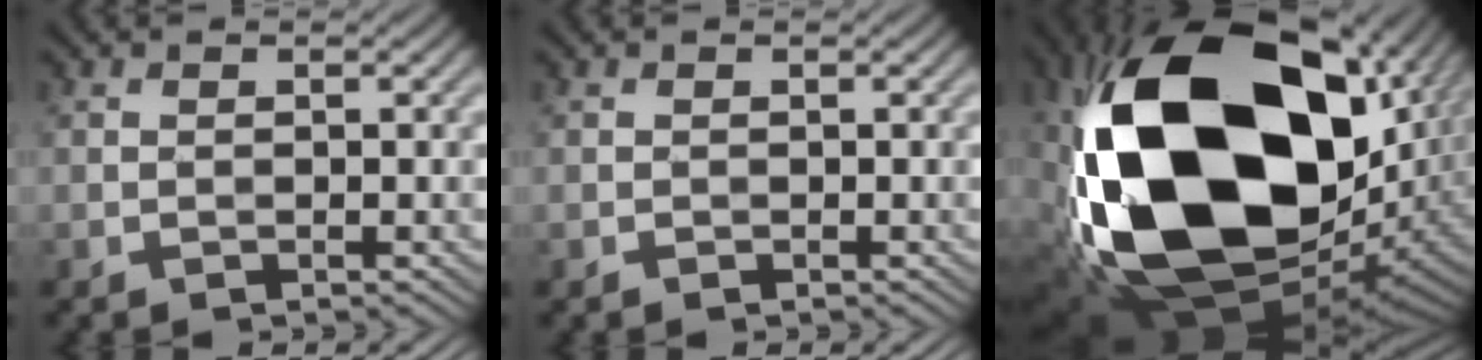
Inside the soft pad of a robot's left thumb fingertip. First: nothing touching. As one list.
[{"total": 0.5, "force": [0.0, 0.5, 0.0], "torque": [0.003, 0.000, -0.003]}, {"total": 24.4, "force": [1.1, 15.1, 19.1], "torque": [-0.445, -0.073, 0.055]}]